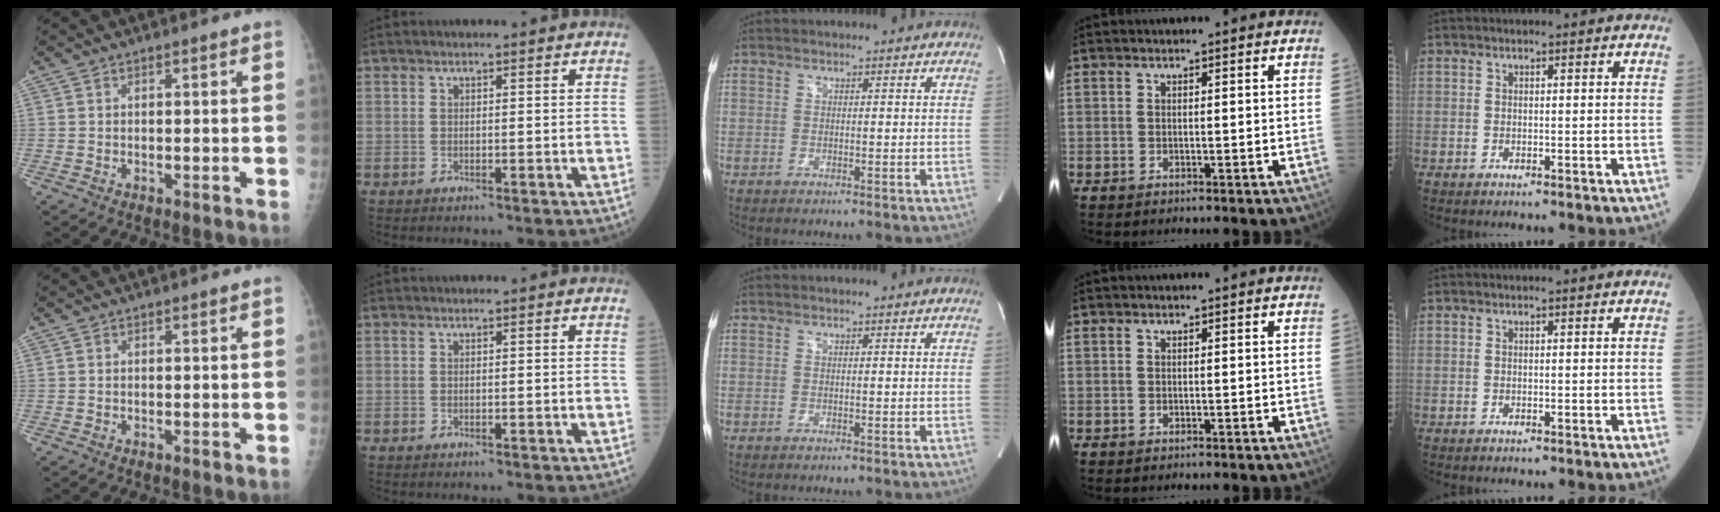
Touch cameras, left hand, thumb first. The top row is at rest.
{}